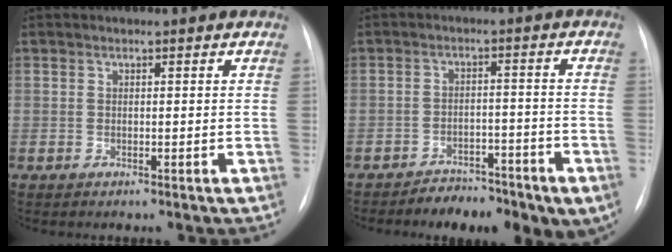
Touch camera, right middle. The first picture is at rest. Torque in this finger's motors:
{"motor_torque": [1.08, -1.06, 0.22, 0.06]}